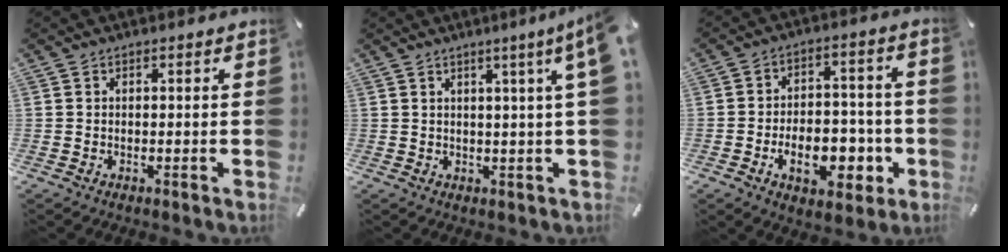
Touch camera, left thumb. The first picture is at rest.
{"total": 6.8, "force": [3.1, -0.5, 6.0], "torque": [-0.100, -0.016, 0.048]}
{"total": 13.1, "force": [-4.4, 8.2, 9.2], "torque": [-0.121, 0.015, -0.067]}